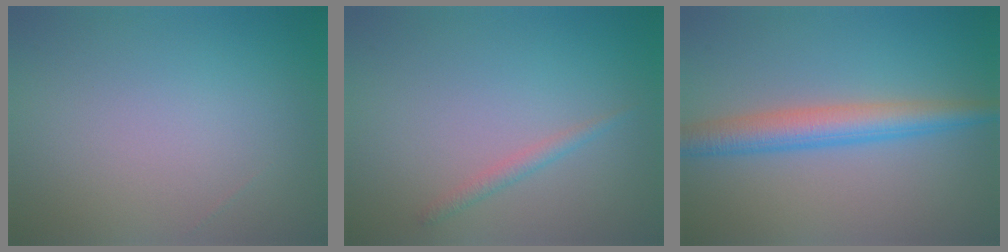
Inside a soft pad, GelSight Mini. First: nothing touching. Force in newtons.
{"total": 1.2, "press": 1.1, "slide": 0.0}
{"total": 4.4, "press": 4.4, "slide": 0.1}